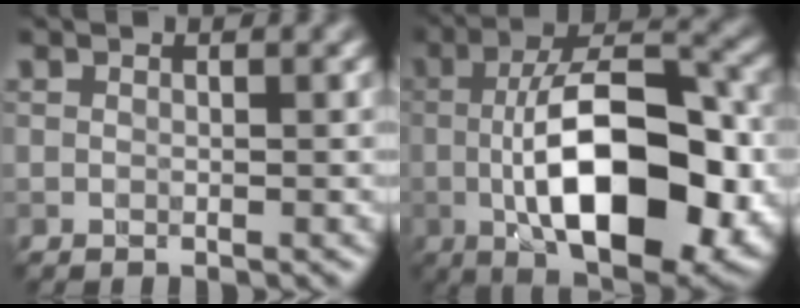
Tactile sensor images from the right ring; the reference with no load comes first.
{"total": 13.8, "force": [-2.5, 5.8, 12.3], "torque": [-0.187, -0.002, -0.046]}